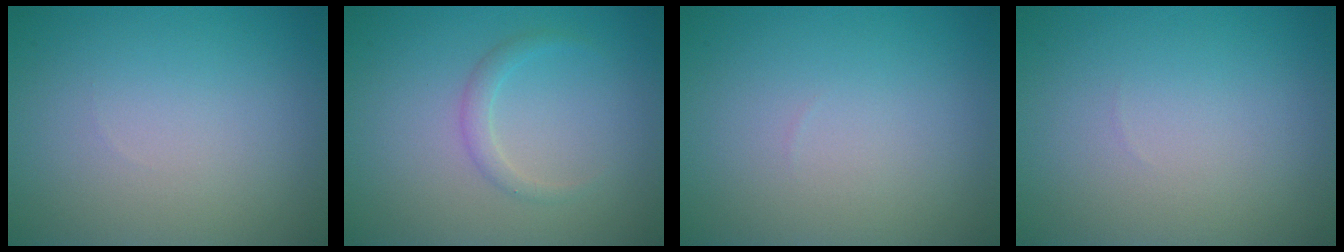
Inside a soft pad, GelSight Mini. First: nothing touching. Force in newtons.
{"total": 1.3, "press": 1.3, "slide": 0.0}
{"total": 0.0}
{"total": 0.0}